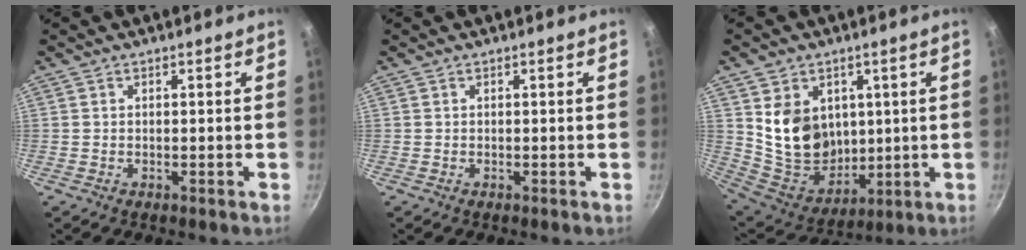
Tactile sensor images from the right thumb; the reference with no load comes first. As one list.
[{"total": 0.0}, {"total": 14.7, "force": [3.6, 11.8, 7.9], "torque": [-0.111, -0.035, 0.087]}]